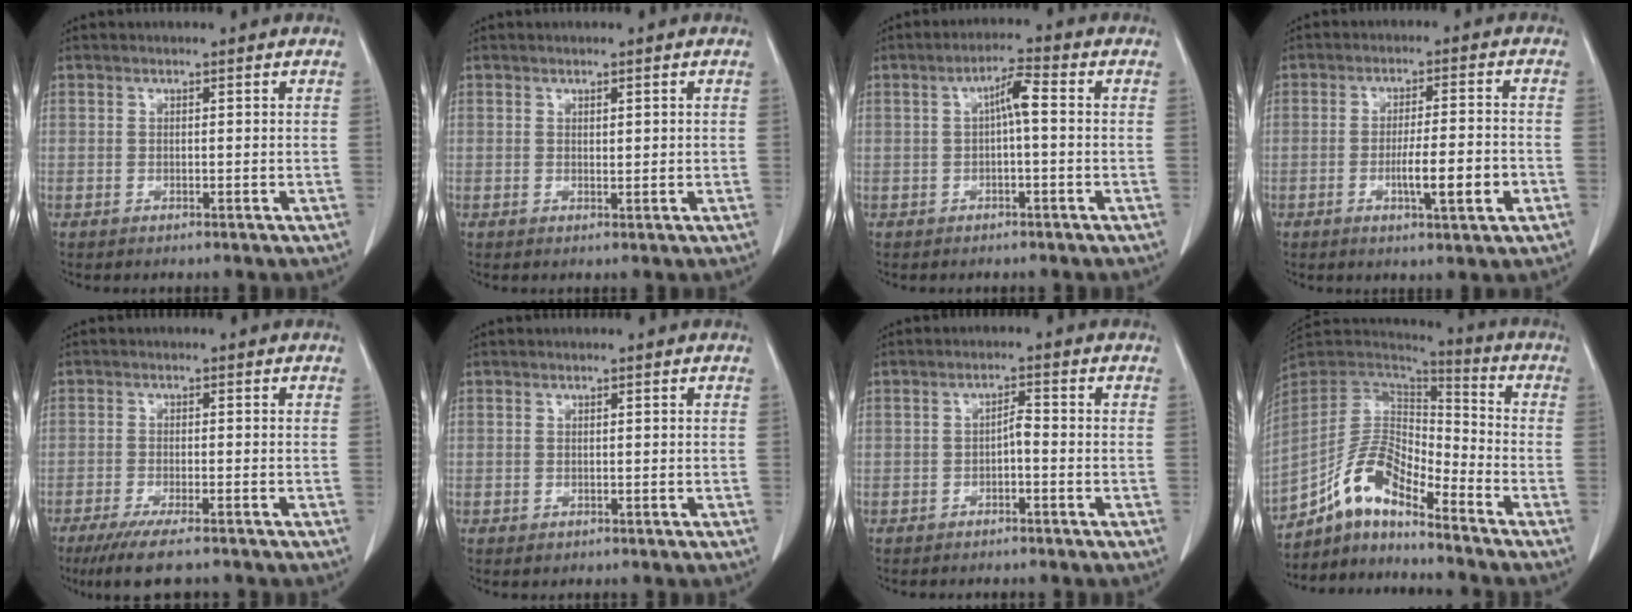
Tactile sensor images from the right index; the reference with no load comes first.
{"total": 0.6, "force": [0.2, 0.2, 0.6], "torque": [-0.008, -0.001, 0.005]}
{"total": 4.0, "force": [0.2, 0.5, 3.9], "torque": [-0.066, 0.014, 0.003]}
{"total": 7.3, "force": [-2.3, 0.6, 6.9], "torque": [-0.108, -0.002, -0.032]}
{"total": 7.7, "force": [-6.0, 0.8, 4.8], "torque": [-0.076, -0.018, -0.092]}
{"total": 0.6, "force": [-0.1, 0.6, 0.1], "torque": [0.001, 0.003, 0.000]}
{"total": 1.9, "force": [-0.7, 0.5, 1.7], "torque": [-0.026, 0.004, -0.013]}
{"total": 11.0, "force": [-8.4, 3.4, 6.2], "torque": [-0.128, 0.039, -0.156]}